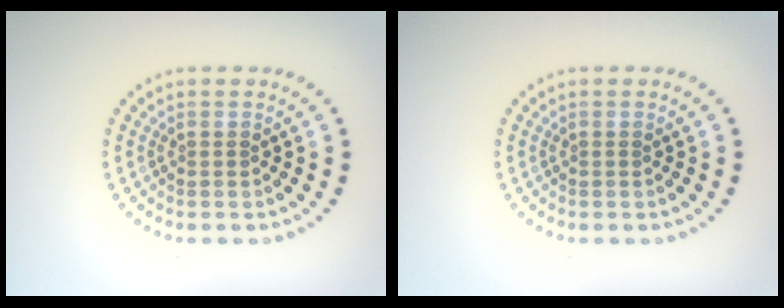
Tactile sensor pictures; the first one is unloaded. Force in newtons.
{"total": 0.0}